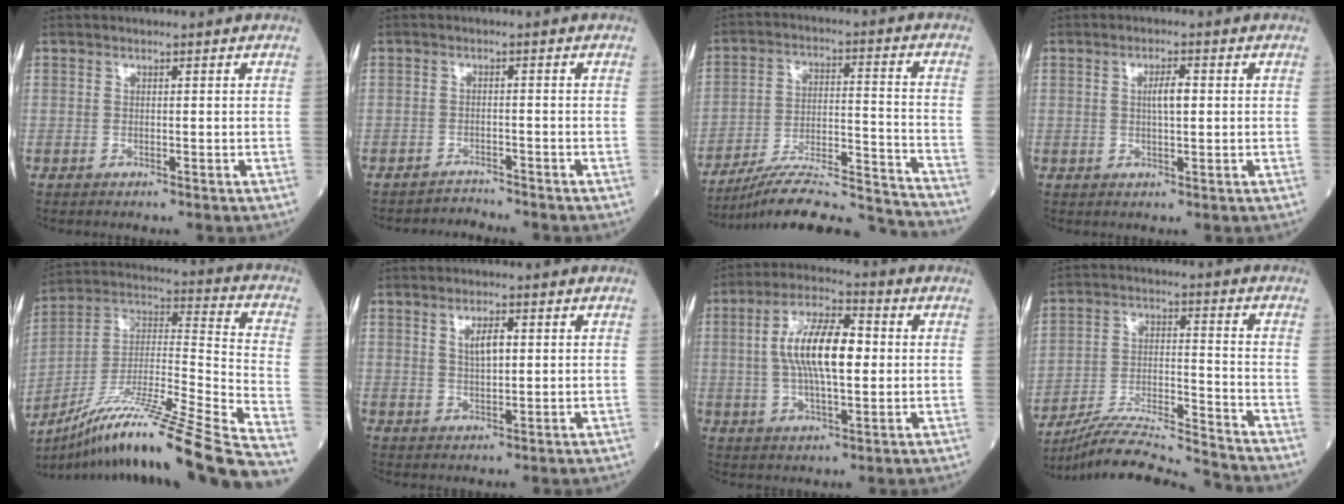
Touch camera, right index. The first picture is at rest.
{"total": 2.4, "force": [-2.1, -0.5, -1.1], "torque": [0.024, -0.011, -0.033]}
{"total": 20.0, "force": [-18.9, 0.2, 6.6], "torque": [-0.091, 0.008, -0.287]}
{"total": 3.6, "force": [0.5, 0.8, 3.5], "torque": [-0.061, 0.004, 0.006]}
{"total": 27.3, "force": [-21.2, -0.9, 17.2], "torque": [-0.237, -0.020, -0.361]}
{"total": 3.6, "force": [1.1, 1.1, 3.2], "torque": [-0.059, 0.002, 0.021]}
{"total": 12.0, "force": [1.1, 3.6, 11.4], "torque": [-0.217, 0.017, 0.018]}
{"total": 12.9, "force": [-12.4, -1.7, 3.2], "torque": [-0.054, 0.008, -0.226]}